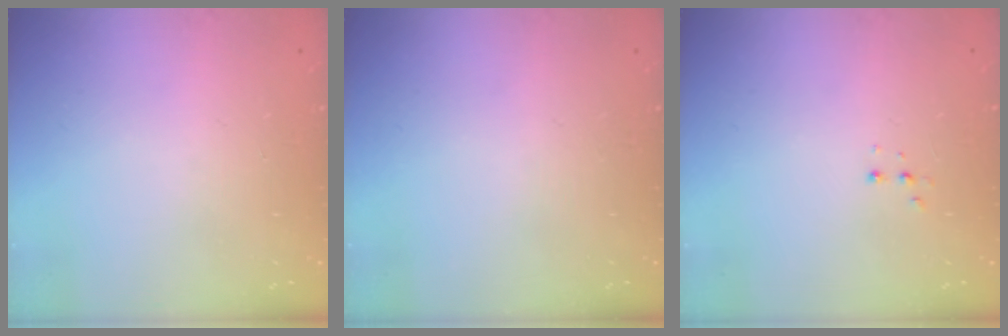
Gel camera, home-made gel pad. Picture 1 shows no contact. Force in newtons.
{"total": 0.0}
{"total": 3.0, "press": 2.9, "slide": 0.7}